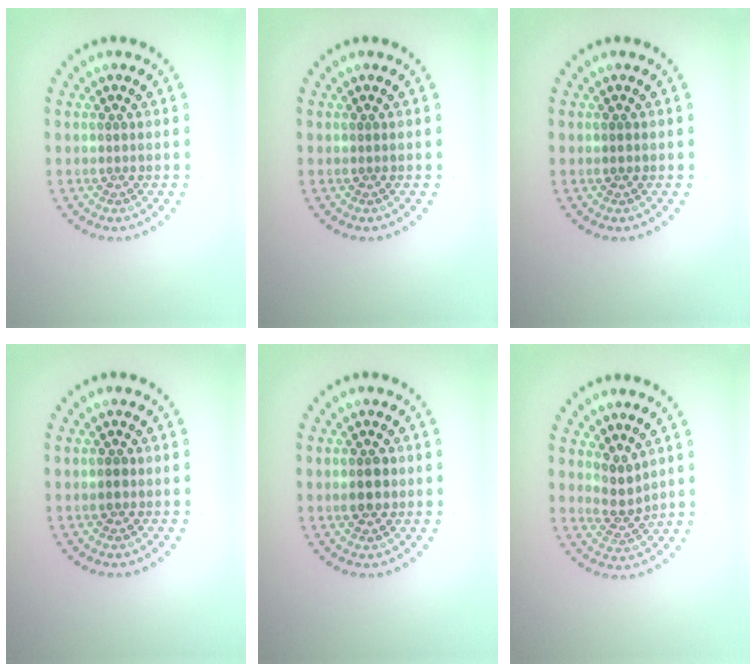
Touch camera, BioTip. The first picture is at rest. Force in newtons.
{"total": 0.0}
{"total": 0.7, "press": 0.7, "slide": 0.0}
{"total": 0.8, "press": 0.8, "slide": 0.1}
{"total": 2.2, "press": 2.2, "slide": 0.1}
{"total": 2.3, "press": 1.8, "slide": 1.5}